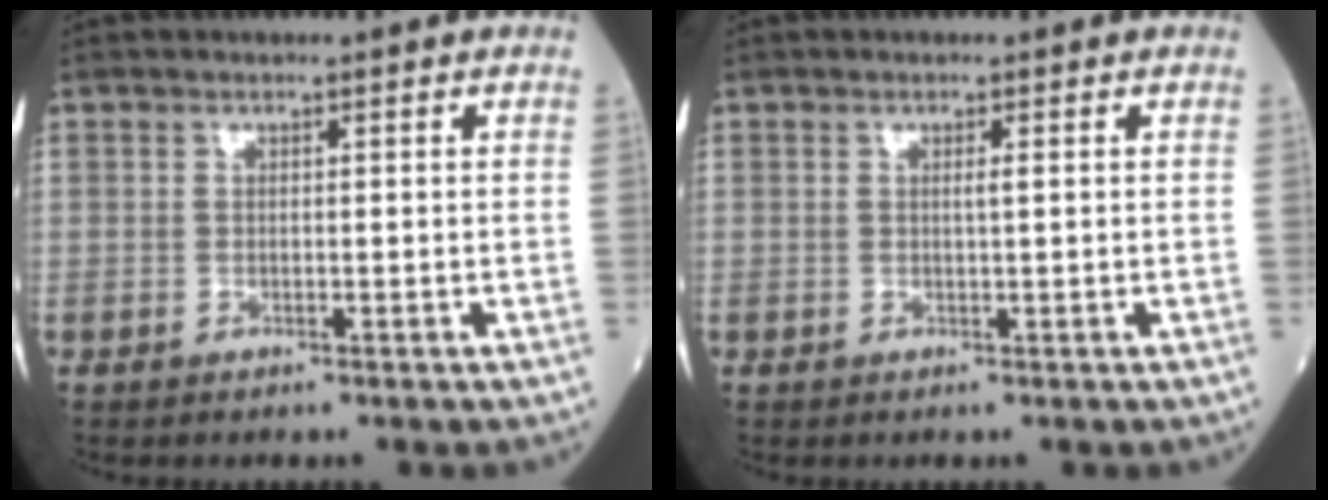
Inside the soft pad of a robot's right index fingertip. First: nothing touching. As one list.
[{"total": 0.7, "force": [0.3, -0.1, 0.6], "torque": [-0.013, 0.001, 0.007]}]